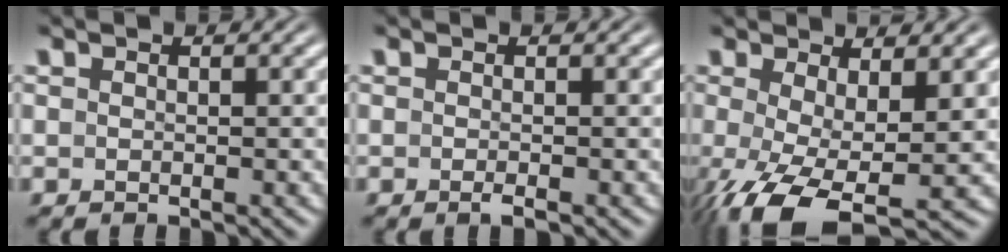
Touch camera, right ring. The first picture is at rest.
{"total": 0.6, "force": [-0.4, 0.1, 0.5], "torque": [-0.006, 0.000, -0.008]}
{"total": 5.2, "force": [-2.3, 1.9, 4.2], "torque": [-0.101, -0.046, -0.013]}